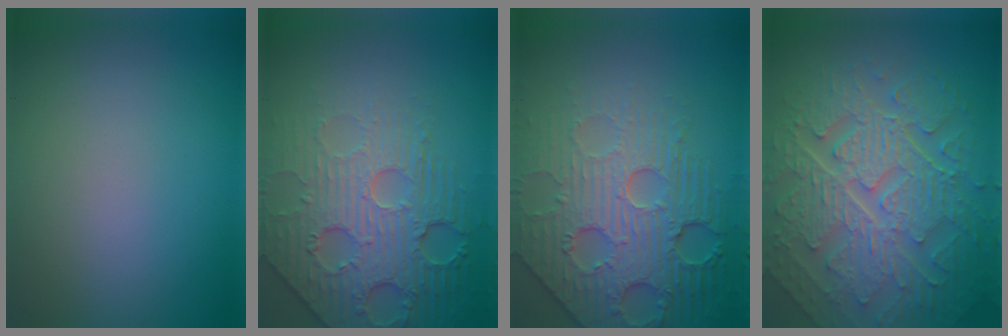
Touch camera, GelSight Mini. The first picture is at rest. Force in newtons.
{"total": 6.2, "press": 5.3, "slide": 3.4}
{"total": 7.7, "press": 5.9, "slide": 4.9}
{"total": 10.3, "press": 6.9, "slide": 7.7}